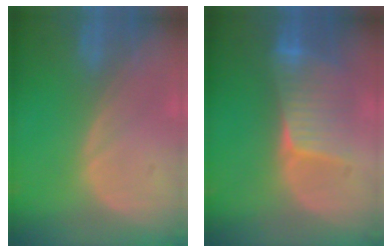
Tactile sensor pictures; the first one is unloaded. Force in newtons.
{"total": 6.8, "press": 6.8, "slide": 0.3}